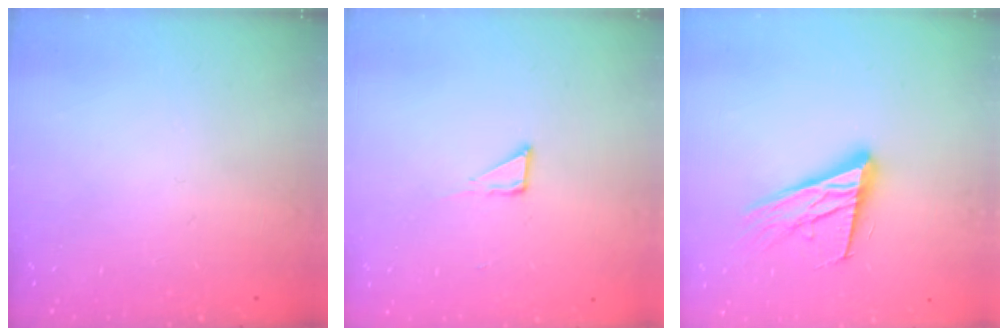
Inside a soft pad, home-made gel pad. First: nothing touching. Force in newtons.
{"total": 3.4, "press": 3.4, "slide": 0.3}
{"total": 18.0, "press": 17.5, "slide": 3.9}